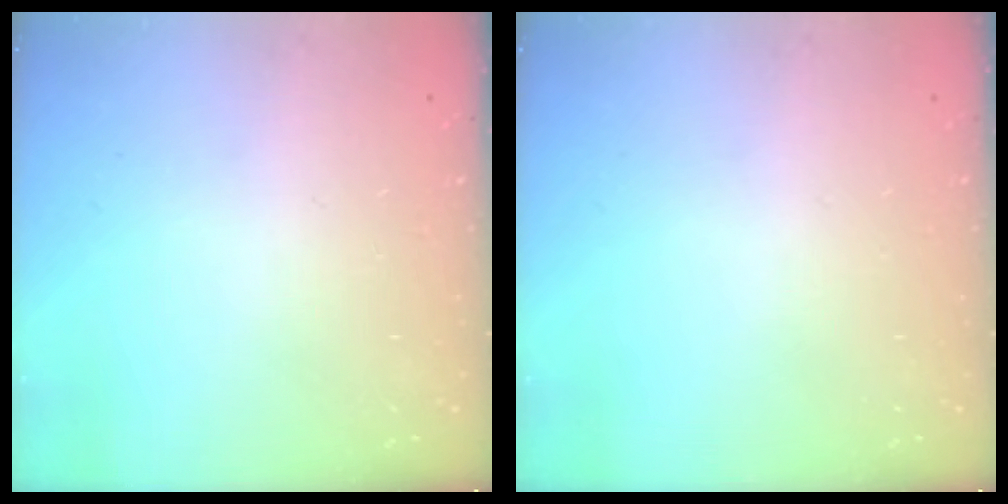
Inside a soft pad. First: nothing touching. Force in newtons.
{"total": 0.0}